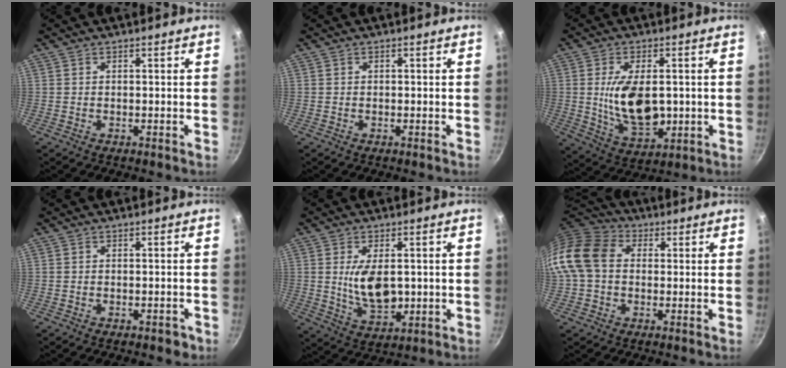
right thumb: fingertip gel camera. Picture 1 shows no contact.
{"total": 0.0}
{"total": 12.8, "force": [0.0, 7.2, 10.6], "torque": [-0.168, -0.014, 0.013]}
{"total": 2.0, "force": [-1.1, 1.1, 1.2], "torque": [-0.007, 0.016, -0.005]}
{"total": 9.1, "force": [0.4, 5.1, 7.5], "torque": [-0.114, -0.017, 0.017]}
{"total": 12.6, "force": [0.7, 9.7, 8.0], "torque": [-0.135, 0.024, -0.007]}